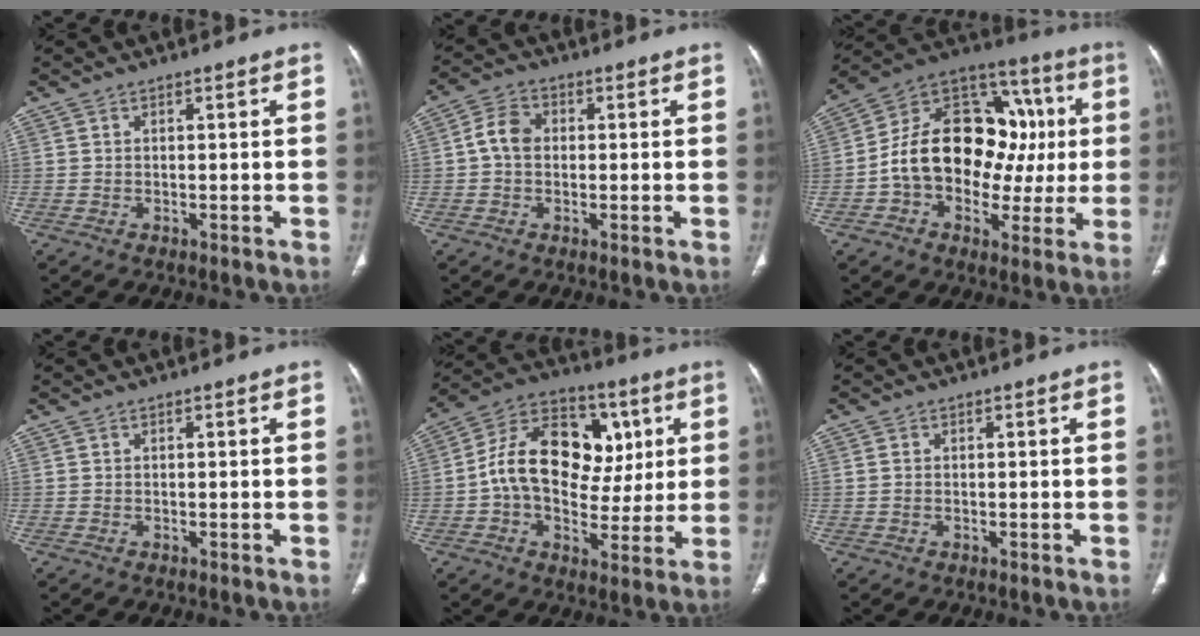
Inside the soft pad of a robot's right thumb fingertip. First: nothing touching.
{"total": 5.2, "force": [0.1, 4.0, 3.3], "torque": [-0.055, 0.015, -0.006]}
{"total": 24.1, "force": [0.4, 17.0, 17.1], "torque": [-0.229, 0.052, 0.009]}
{"total": 0.0}
{"total": 20.3, "force": [3.0, 14.1, 14.2], "torque": [-0.205, 0.020, 0.046]}
{"total": 0.8, "force": [0.0, 0.5, 0.6], "torque": [-0.019, 0.000, 0.002]}